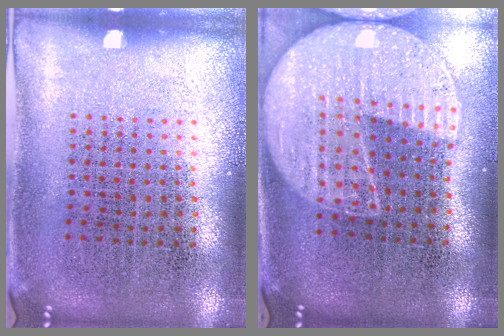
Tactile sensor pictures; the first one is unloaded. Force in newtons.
{"total": 2.1, "press": 1.9, "slide": 0.9}